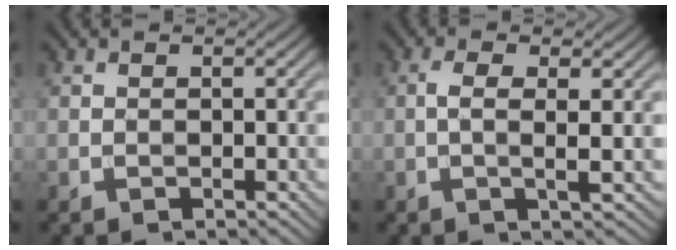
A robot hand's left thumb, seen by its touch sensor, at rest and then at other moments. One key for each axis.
{"total": 3.2, "fx": 0.1, "fy": 0.5, "fz": 3.1, "tx": -0.063, "ty": 0.001, "tz": -0.001}